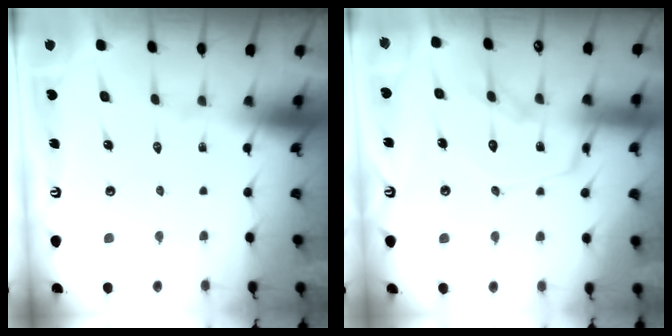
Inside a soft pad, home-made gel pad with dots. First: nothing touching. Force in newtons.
{"total": 13.1, "press": 13.1, "slide": 1.2}